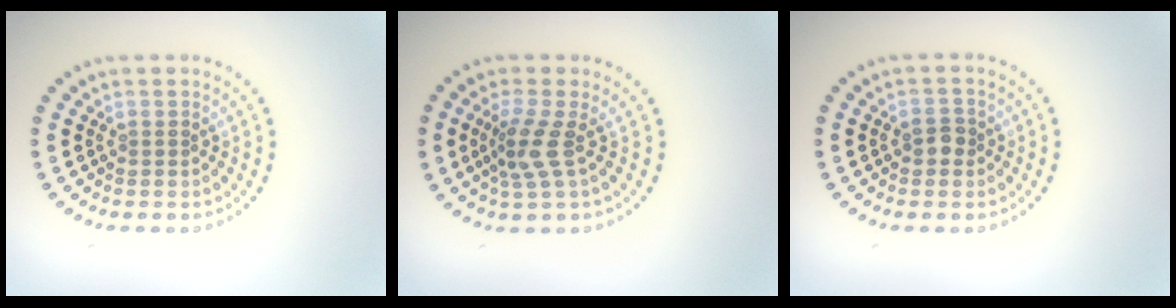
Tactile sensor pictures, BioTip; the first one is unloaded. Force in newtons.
{"total": 2.8, "press": 2.1, "slide": 1.8}
{"total": 1.6, "press": 1.5, "slide": 0.5}